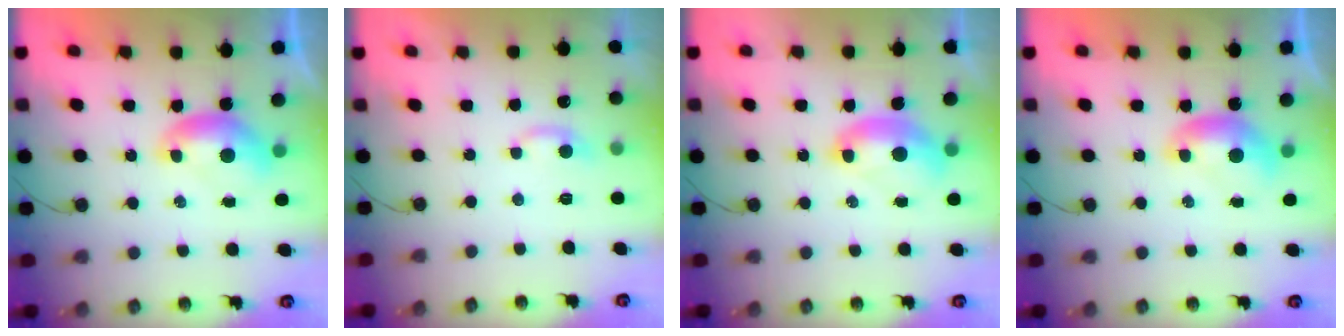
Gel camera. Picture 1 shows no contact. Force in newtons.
{"total": 2.2, "press": 2.2, "slide": 0.5}
{"total": 2.5, "press": 2.5, "slide": 0.5}
{"total": 0.0}